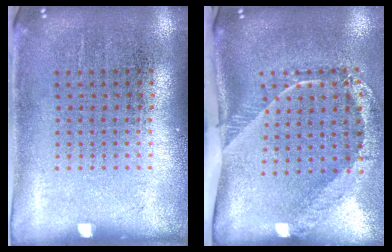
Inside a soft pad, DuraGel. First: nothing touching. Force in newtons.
{"total": 2.6, "press": 1.7, "slide": 1.9}